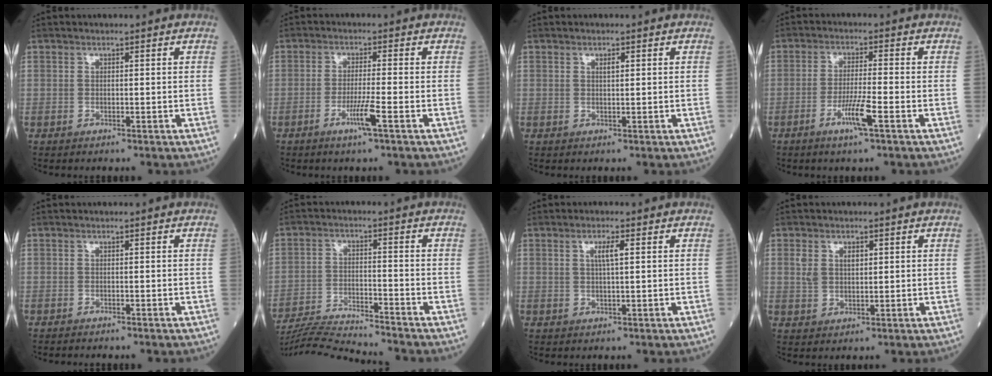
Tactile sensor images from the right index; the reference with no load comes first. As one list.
[{"total": 4.1, "force": [-2.0, -0.7, 3.5], "torque": [-0.071, -0.009, -0.041]}, {"total": 0.9, "force": [0.4, 0.2, 0.8], "torque": [-0.015, 0.000, 0.006]}, {"total": 5.2, "force": [-2.5, -0.3, 4.5], "torque": [-0.087, -0.009, -0.050]}, {"total": 1.4, "force": [-1.3, 0.1, 0.6], "torque": [-0.013, -0.002, -0.014]}, {"total": 12.4, "force": [-11.9, -1.3, 3.2], "torque": [-0.052, -0.010, -0.202]}, {"total": 2.5, "force": [0.8, 0.2, 2.4], "torque": [-0.046, 0.000, 0.013]}, {"total": 3.6, "force": [1.2, 2.2, 2.6], "torque": [-0.055, 0.014, 0.026]}]